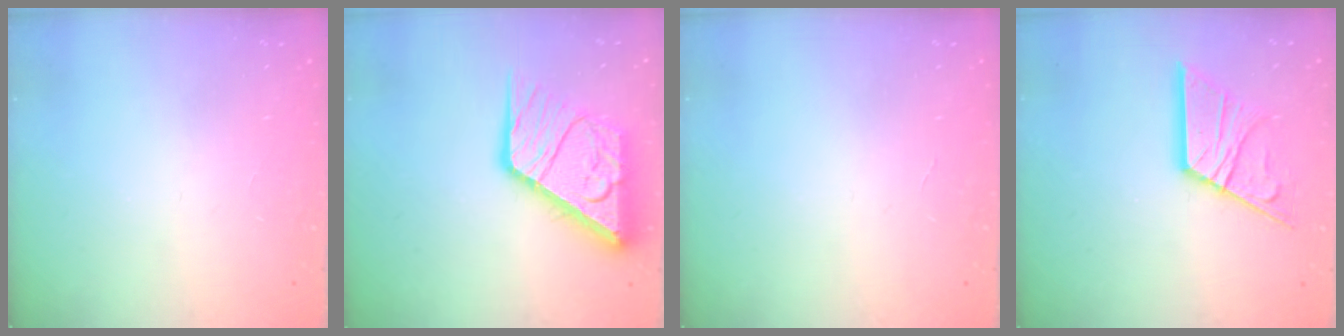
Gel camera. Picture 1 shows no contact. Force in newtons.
{"total": 17.9, "press": 17.8, "slide": 1.9}
{"total": 0.0}
{"total": 15.5, "press": 15.4, "slide": 1.7}